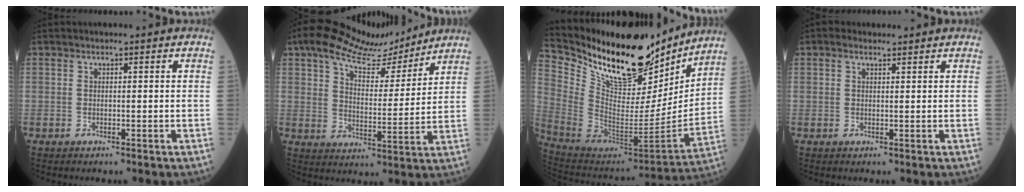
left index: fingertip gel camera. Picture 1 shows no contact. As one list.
[{"total": 13.0, "force": [10.8, 3.9, 6.2], "torque": [-0.113, 0.016, 0.170]}, {"total": 24.4, "force": [20.2, 7.4, 11.6], "torque": [-0.219, -0.033, 0.339]}, {"total": 1.2, "force": [0.9, 0.6, 0.5], "torque": [-0.018, 0.009, 0.014]}]